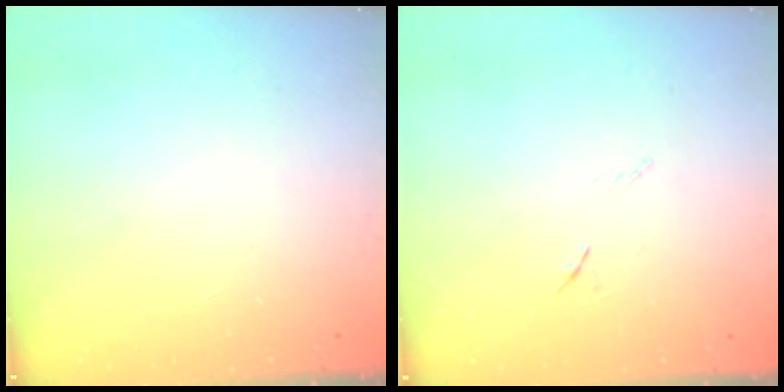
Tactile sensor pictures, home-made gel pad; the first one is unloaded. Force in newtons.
{"total": 6.2, "press": 6.1, "slide": 0.9}